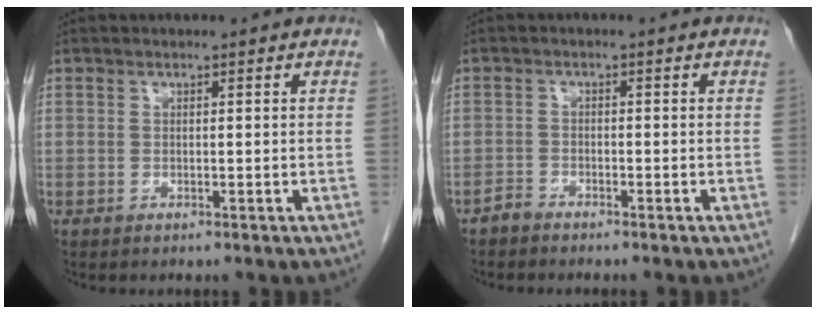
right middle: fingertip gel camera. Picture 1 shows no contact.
{"total": 1.4, "force": [-1.3, 0.4, 0.1], "torque": [-0.003, 0.001, -0.026]}